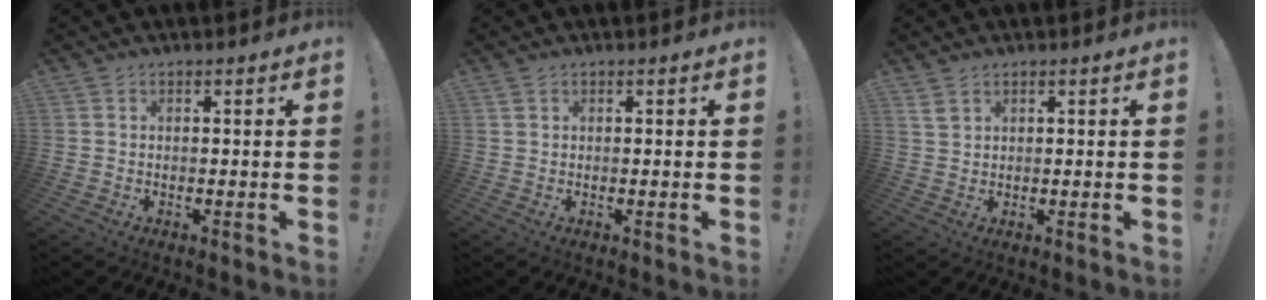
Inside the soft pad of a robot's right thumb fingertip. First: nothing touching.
{"total": 0.8, "force": [0.4, 0.4, 0.5], "torque": [-0.010, 0.001, 0.008]}
{"total": 2.7, "force": [1.8, 1.2, 1.6], "torque": [-0.032, -0.005, 0.034]}